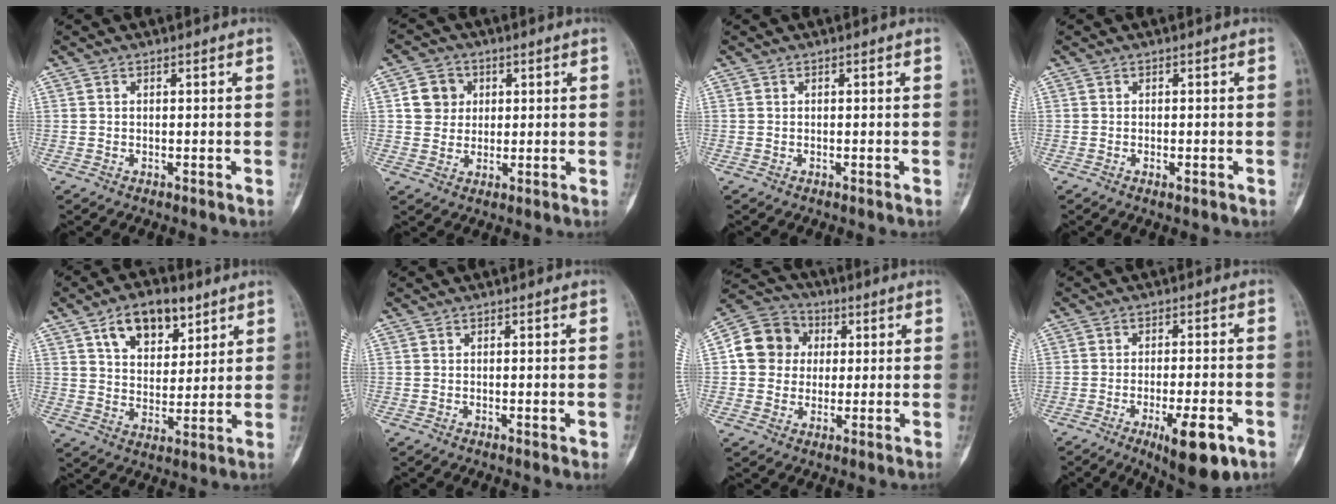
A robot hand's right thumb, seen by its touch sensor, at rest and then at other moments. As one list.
[{"total": 5.9, "force": [1.5, 5.4, 1.9], "torque": [-0.002, 0.001, 0.023]}, {"total": 0.0}, {"total": 1.2, "force": [-0.5, 0.5, 1.0], "torque": [-0.016, 0.002, -0.006]}, {"total": 12.0, "force": [6.6, 6.9, 7.2], "torque": [-0.085, -0.028, 0.112]}, {"total": 1.7, "force": [-0.3, 0.5, 1.6], "torque": [-0.019, -0.004, -0.003]}, {"total": 10.7, "force": [1.4, 9.7, 4.2], "torque": [-0.052, 0.013, 0.013]}, {"total": 10.9, "force": [-5.0, 3.1, 9.2], "torque": [-0.135, 0.008, -0.066]}]